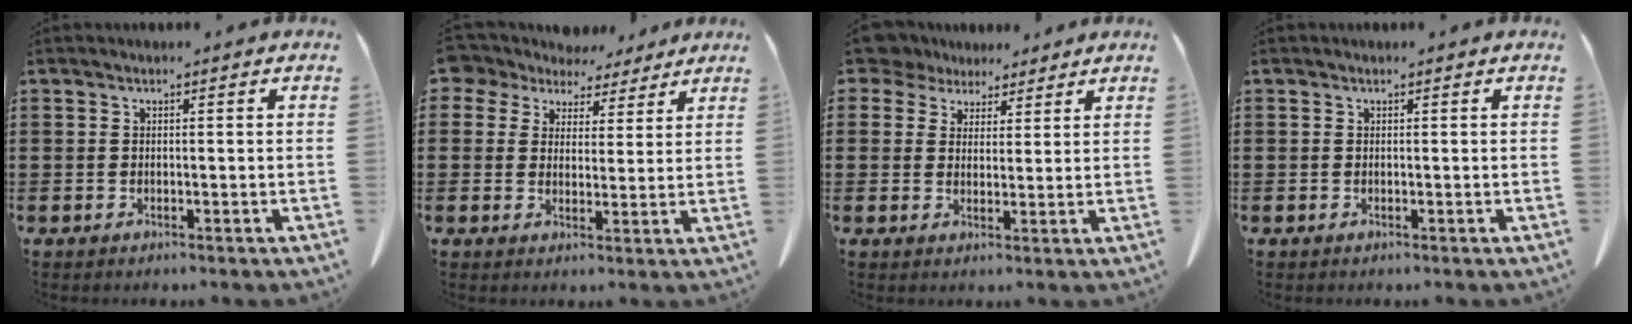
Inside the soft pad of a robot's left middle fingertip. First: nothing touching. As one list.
[{"total": 5.1, "force": [4.1, 2.9, 0.7], "torque": [-0.033, -0.010, 0.071]}, {"total": 5.1, "force": [4.0, 3.1, 0.9], "torque": [-0.035, 0.001, 0.072]}, {"total": 0.0}]